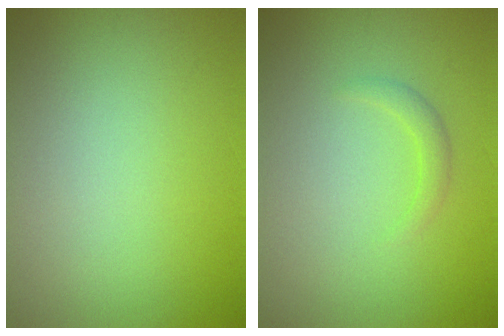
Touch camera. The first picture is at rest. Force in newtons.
{"total": 1.2, "press": 1.2, "slide": 0.1}